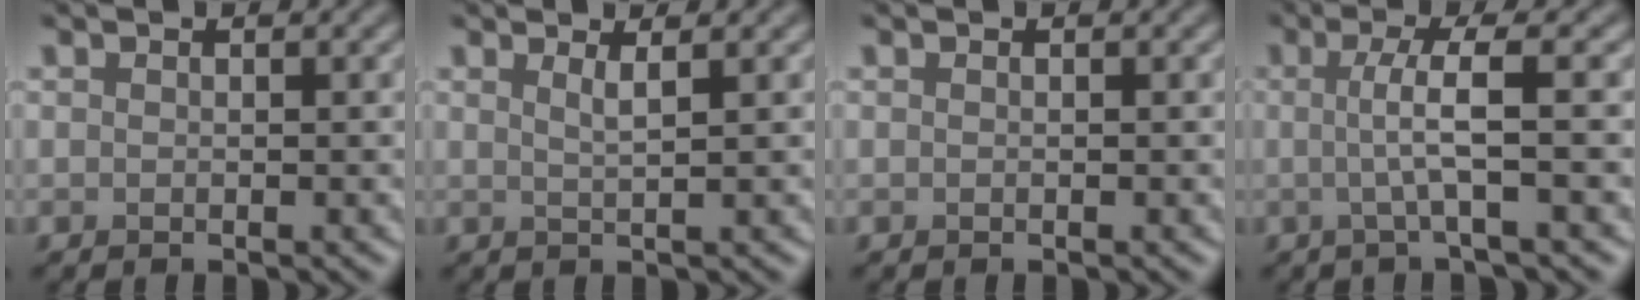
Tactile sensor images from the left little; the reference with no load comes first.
{"total": 1.7, "force": [0.8, 0.5, 1.4], "torque": [-0.014, 0.002, 0.009]}
{"total": 0.0}
{"total": 3.7, "force": [0.0, 0.6, 3.7], "torque": [-0.065, -0.001, -0.007]}